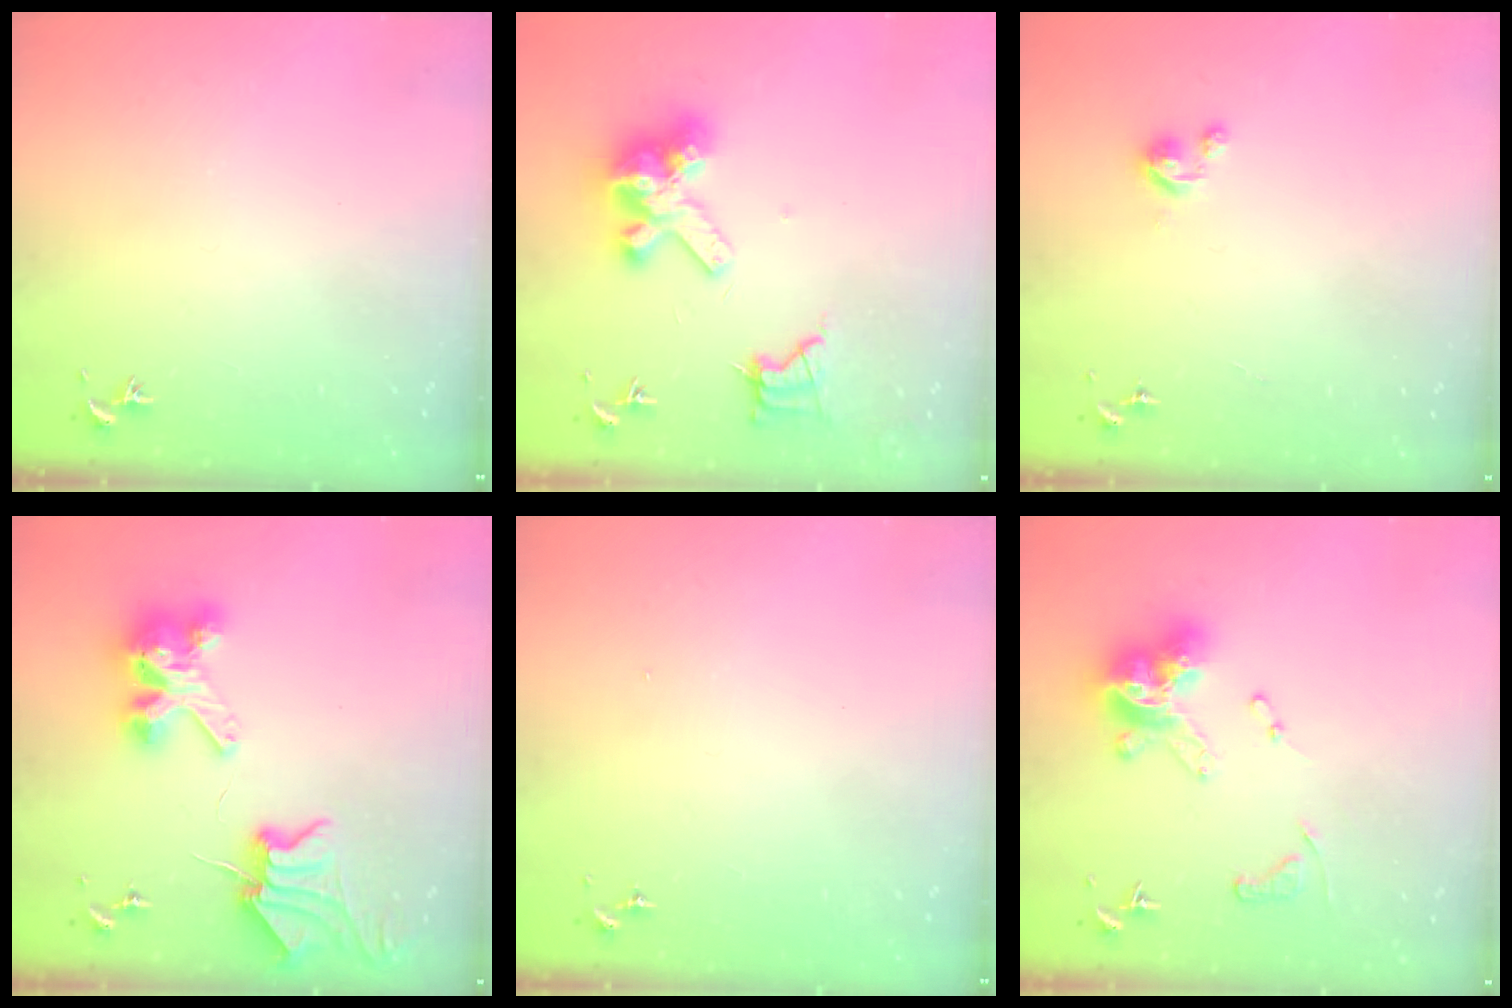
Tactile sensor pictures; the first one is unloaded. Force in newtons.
{"total": 12.6, "press": 12.5, "slide": 1.7}
{"total": 2.8, "press": 2.8, "slide": 0.3}
{"total": 10.3, "press": 10.2, "slide": 1.4}
{"total": 0.0}
{"total": 14.8, "press": 14.7, "slide": 1.5}